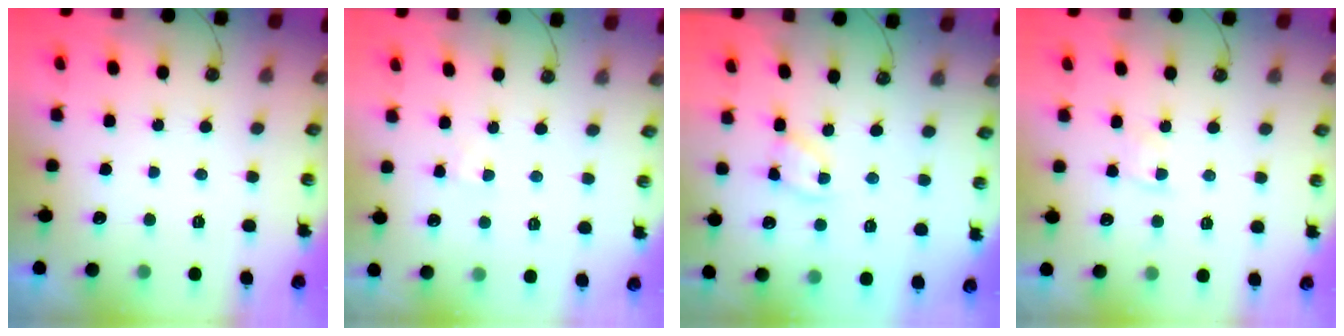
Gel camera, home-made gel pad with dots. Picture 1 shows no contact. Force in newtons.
{"total": 2.5, "press": 2.4, "slide": 0.4}
{"total": 4.0, "press": 4.0, "slide": 0.2}
{"total": 3.8, "press": 3.8, "slide": 0.5}